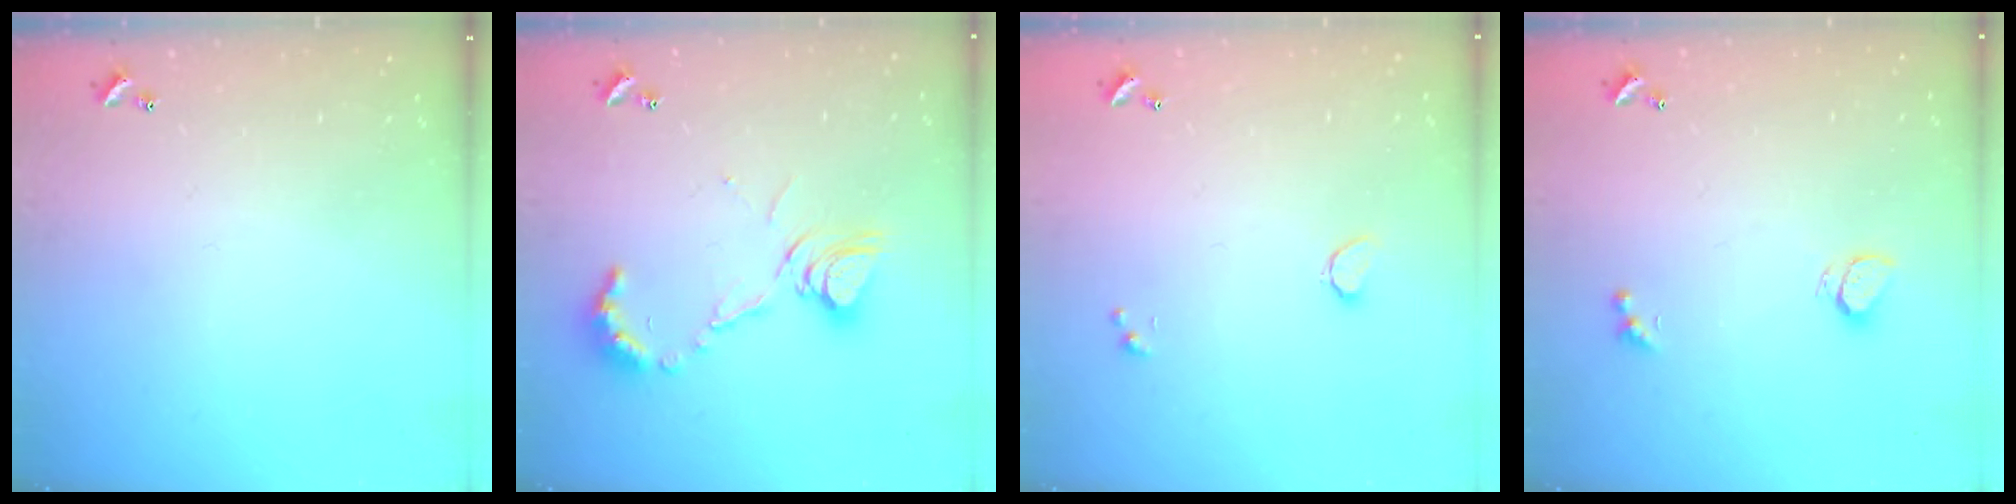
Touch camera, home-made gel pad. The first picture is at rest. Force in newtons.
{"total": 14.0, "press": 13.9, "slide": 2.1}
{"total": 0.6, "press": 0.0, "slide": 0.6}
{"total": 1.6, "press": 1.5, "slide": 0.5}